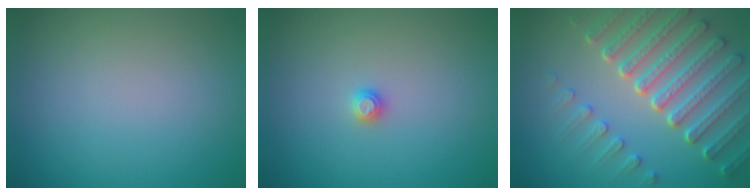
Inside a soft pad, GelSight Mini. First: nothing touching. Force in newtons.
{"total": 0.8, "press": 0.8, "slide": 0.1}
{"total": 7.3, "press": 5.6, "slide": 4.7}